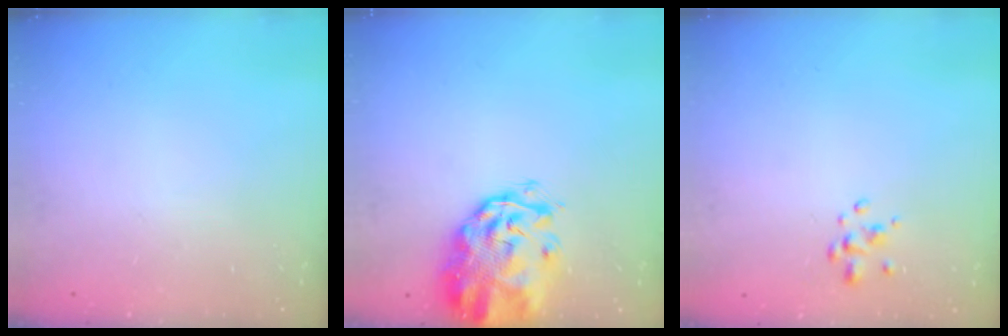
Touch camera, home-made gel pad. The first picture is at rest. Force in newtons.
{"total": 3.4, "press": 3.3, "slide": 1.1}
{"total": 2.2, "press": 2.1, "slide": 0.4}